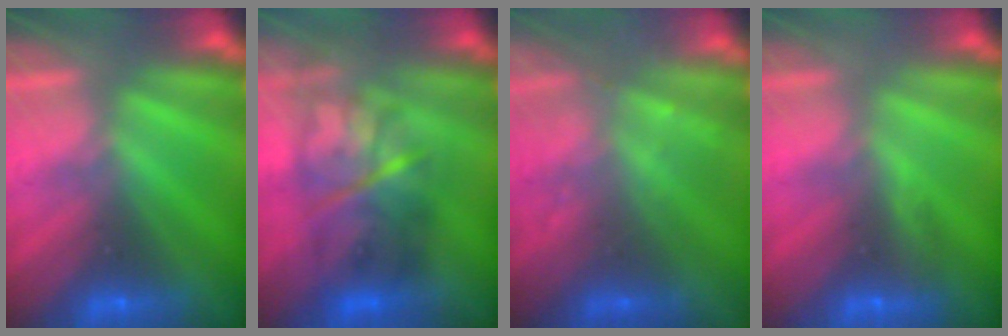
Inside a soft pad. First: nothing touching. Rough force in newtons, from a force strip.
{"total": 8.7}
{"total": 2.3}
{"total": 3.0}